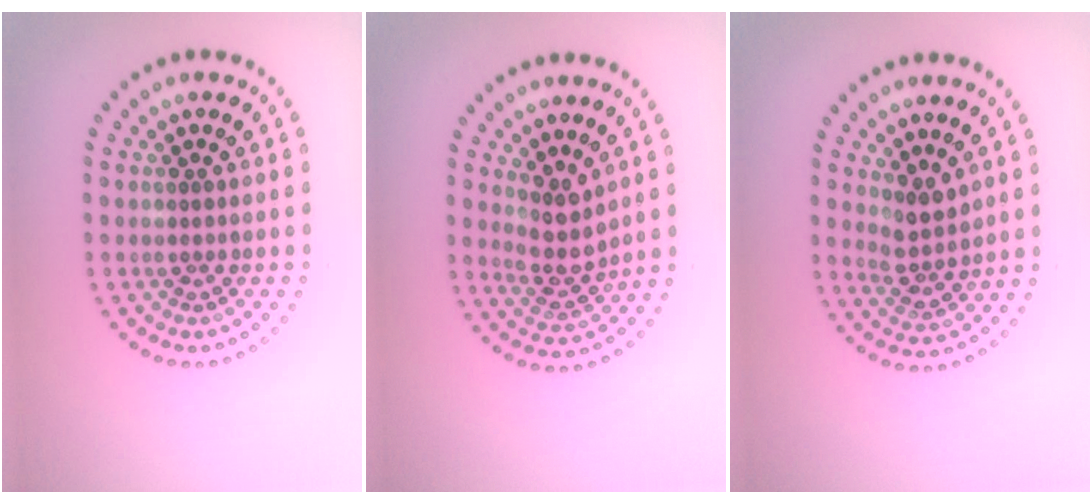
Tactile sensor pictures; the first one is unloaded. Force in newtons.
{"total": 2.9, "press": 2.4, "slide": 1.7}
{"total": 2.5, "press": 2.0, "slide": 1.5}